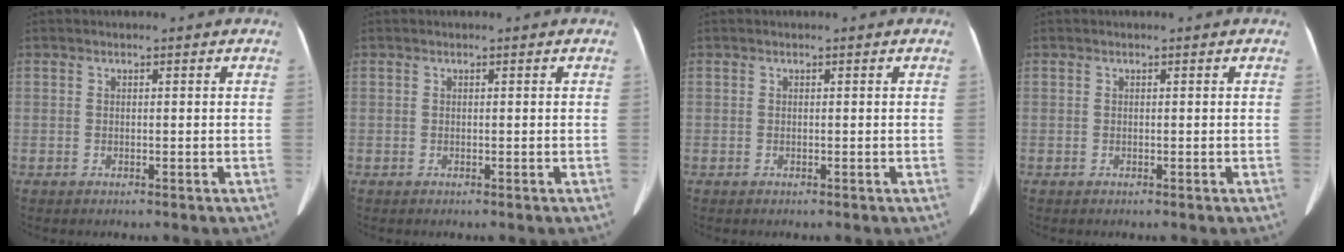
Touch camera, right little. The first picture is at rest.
{"total": 0.0}
{"total": 0.0}
{"total": 0.0}